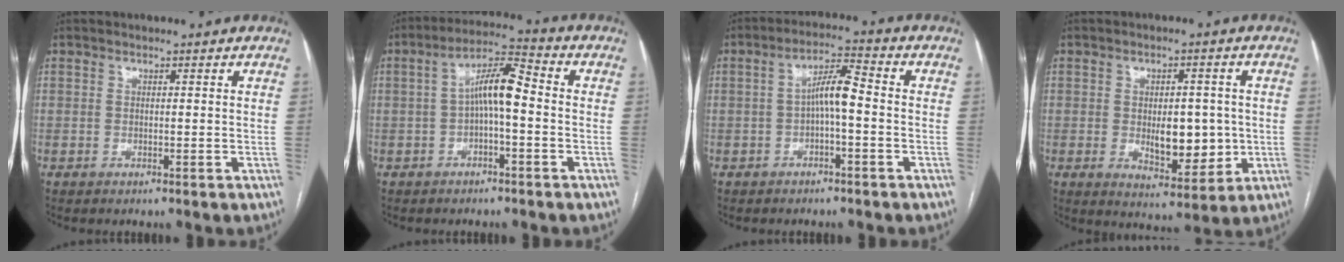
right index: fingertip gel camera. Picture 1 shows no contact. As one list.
[{"total": 7.4, "force": [-0.4, 1.7, 7.2], "torque": [-0.130, 0.030, -0.010]}, {"total": 5.4, "force": [-0.7, 1.0, 5.3], "torque": [-0.093, 0.021, -0.013]}, {"total": 8.2, "force": [-0.7, 3.9, 7.2], "torque": [-0.101, -0.004, 0.000]}]